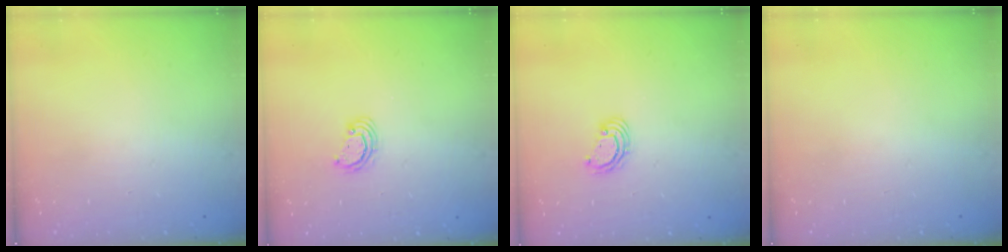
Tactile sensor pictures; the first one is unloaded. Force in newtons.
{"total": 3.1, "press": 3.1, "slide": 0.3}
{"total": 3.8, "press": 3.8, "slide": 0.1}
{"total": 0.0}